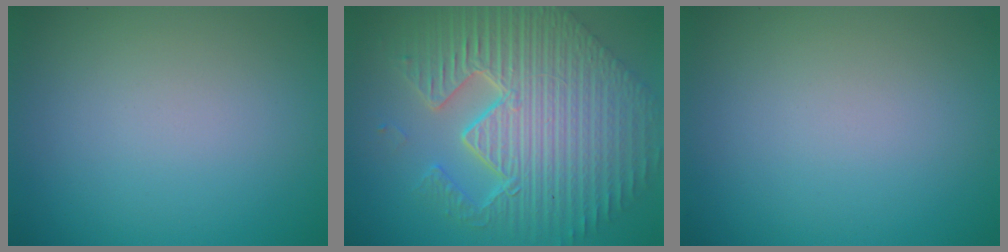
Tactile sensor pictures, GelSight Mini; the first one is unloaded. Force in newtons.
{"total": 11.8, "press": 7.8, "slide": 8.9}
{"total": 0.0}